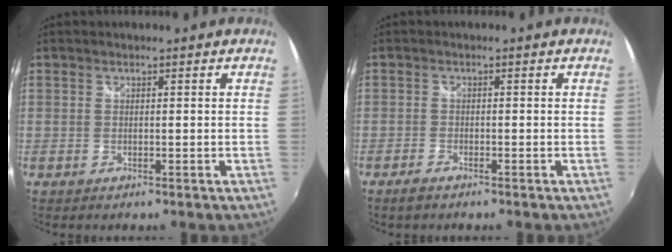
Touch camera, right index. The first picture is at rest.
{"total": 2.1, "force": [-1.8, 0.7, 1.0], "torque": [-0.029, -0.005, -0.037]}